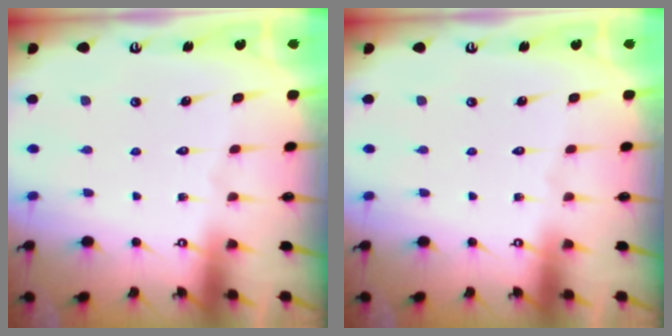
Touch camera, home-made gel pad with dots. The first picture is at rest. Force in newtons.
{"total": 0.0}